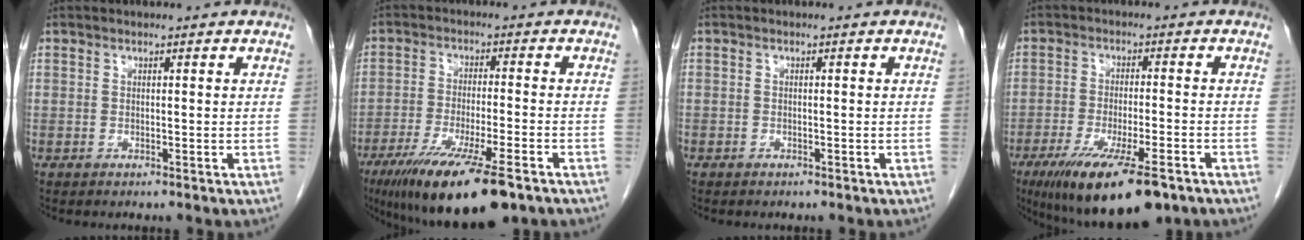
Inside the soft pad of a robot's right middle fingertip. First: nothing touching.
{"total": 15.5, "force": [-10.3, 2.0, 11.4], "torque": [-0.183, -0.042, -0.168]}
{"total": 0.6, "force": [-0.4, 0.4, 0.1], "torque": [-0.008, 0.003, -0.009]}
{"total": 14.7, "force": [-9.6, 2.8, 10.8], "torque": [-0.168, -0.035, -0.151]}